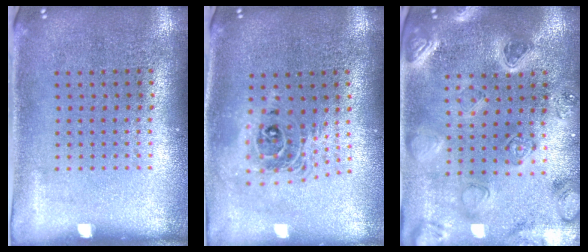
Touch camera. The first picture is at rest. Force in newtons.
{"total": 1.9, "press": 1.5, "slide": 1.3}
{"total": 2.2, "press": 2.2, "slide": 0.2}